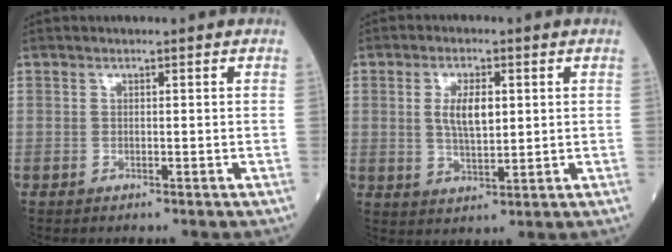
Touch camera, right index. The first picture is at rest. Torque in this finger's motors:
{"motor_torque": [0.81, 0.12, 0.33, 0.06]}